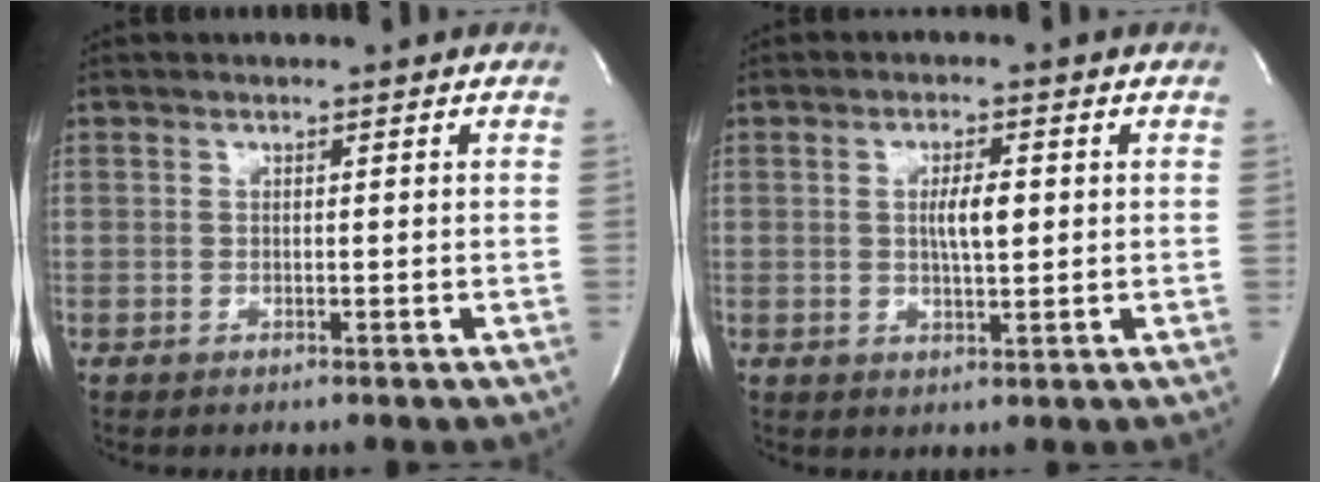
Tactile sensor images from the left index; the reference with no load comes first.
{"total": 4.1, "force": [0.4, 1.0, 4.0], "torque": [-0.069, 0.001, 0.006]}